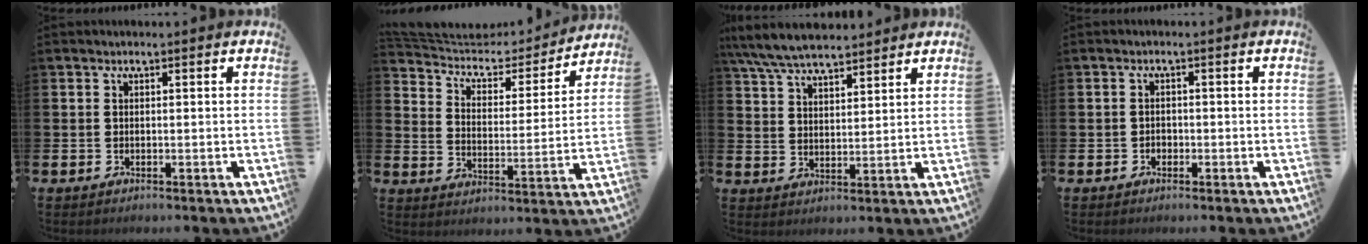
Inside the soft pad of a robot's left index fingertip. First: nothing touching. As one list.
[{"total": 5.5, "force": [4.9, 2.4, 0.8], "torque": [-0.048, -0.040, 0.079]}, {"total": 7.3, "force": [6.8, 1.5, 2.2], "torque": [-0.067, -0.023, 0.126]}, {"total": 1.1, "force": [-0.5, 0.9, 0.2], "torque": [-0.003, 0.002, -0.012]}]